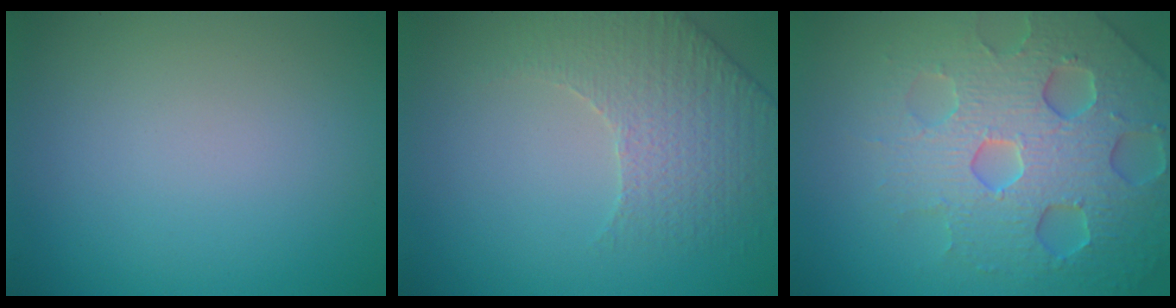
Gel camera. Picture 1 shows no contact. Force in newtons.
{"total": 2.6, "press": 2.4, "slide": 1.0}
{"total": 7.3, "press": 7.1, "slide": 1.7}